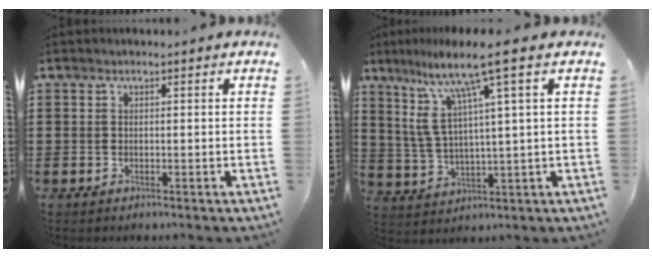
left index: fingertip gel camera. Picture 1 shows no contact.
{"total": 10.1, "force": [5.5, 0.7, 8.4], "torque": [-0.187, -0.019, 0.086]}